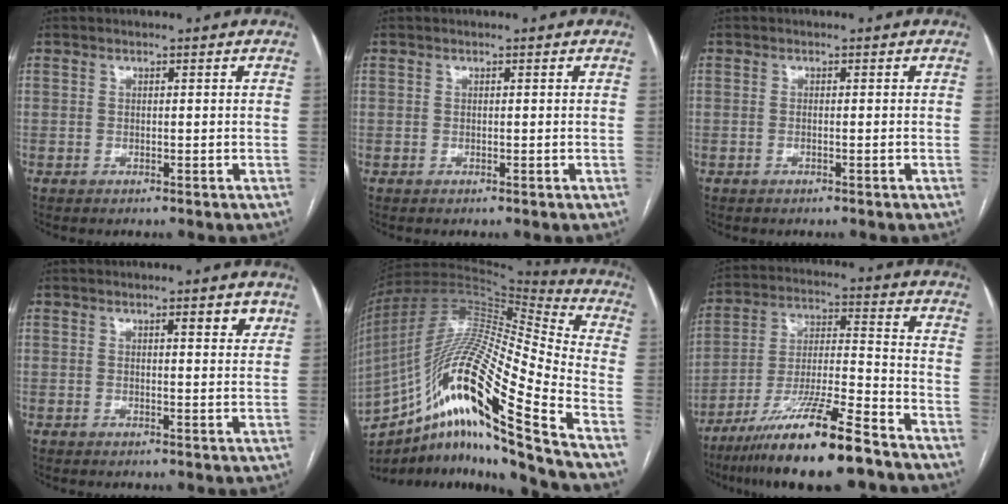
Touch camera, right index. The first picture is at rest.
{"total": 0.0}
{"total": 0.5, "force": [-0.2, 0.0, 0.5], "torque": [-0.010, -0.001, 0.000]}
{"total": 3.1, "force": [1.9, 0.6, 2.3], "torque": [-0.027, -0.008, 0.024]}
{"total": 25.8, "force": [-14.0, 1.2, 21.6], "torque": [-0.405, -0.012, -0.253]}
{"total": 17.2, "force": [-12.2, 1.3, 12.1], "torque": [-0.222, -0.027, -0.217]}